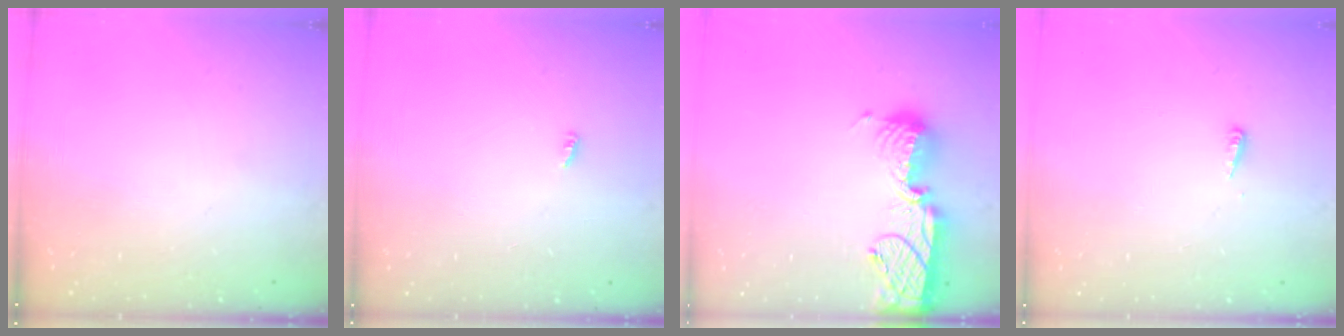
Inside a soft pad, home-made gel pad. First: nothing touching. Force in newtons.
{"total": 2.3, "press": 2.3, "slide": 0.2}
{"total": 15.3, "press": 14.8, "slide": 4.0}
{"total": 3.8, "press": 3.7, "slide": 0.6}